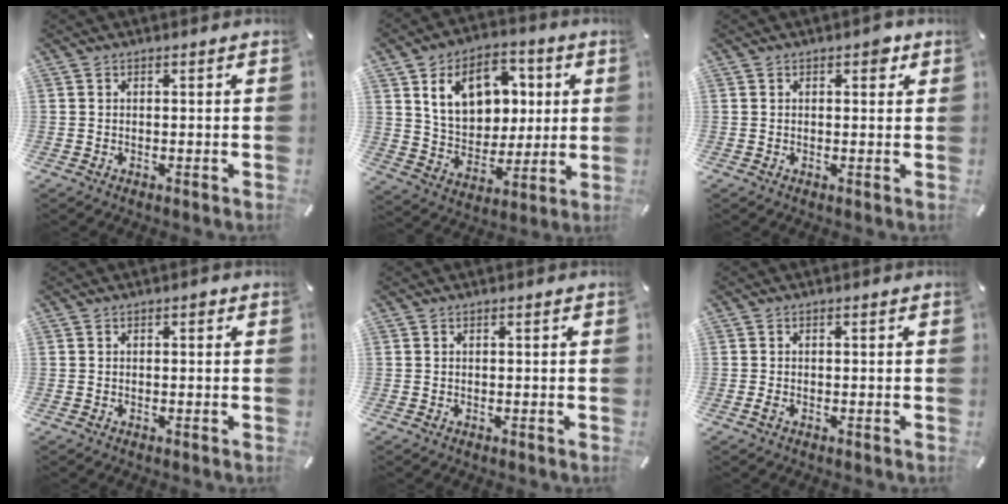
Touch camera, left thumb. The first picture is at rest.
{"total": 15.0, "force": [5.4, 11.5, 8.0], "torque": [-0.139, -0.003, 0.107]}
{"total": 2.6, "force": [1.2, 1.5, 1.7], "torque": [-0.013, -0.002, 0.014]}
{"total": 0.8, "force": [0.1, 0.5, 0.6], "torque": [-0.010, 0.005, 0.000]}
{"total": 0.0}
{"total": 1.2, "force": [-0.4, 0.4, 1.0], "torque": [-0.017, -0.001, -0.007]}